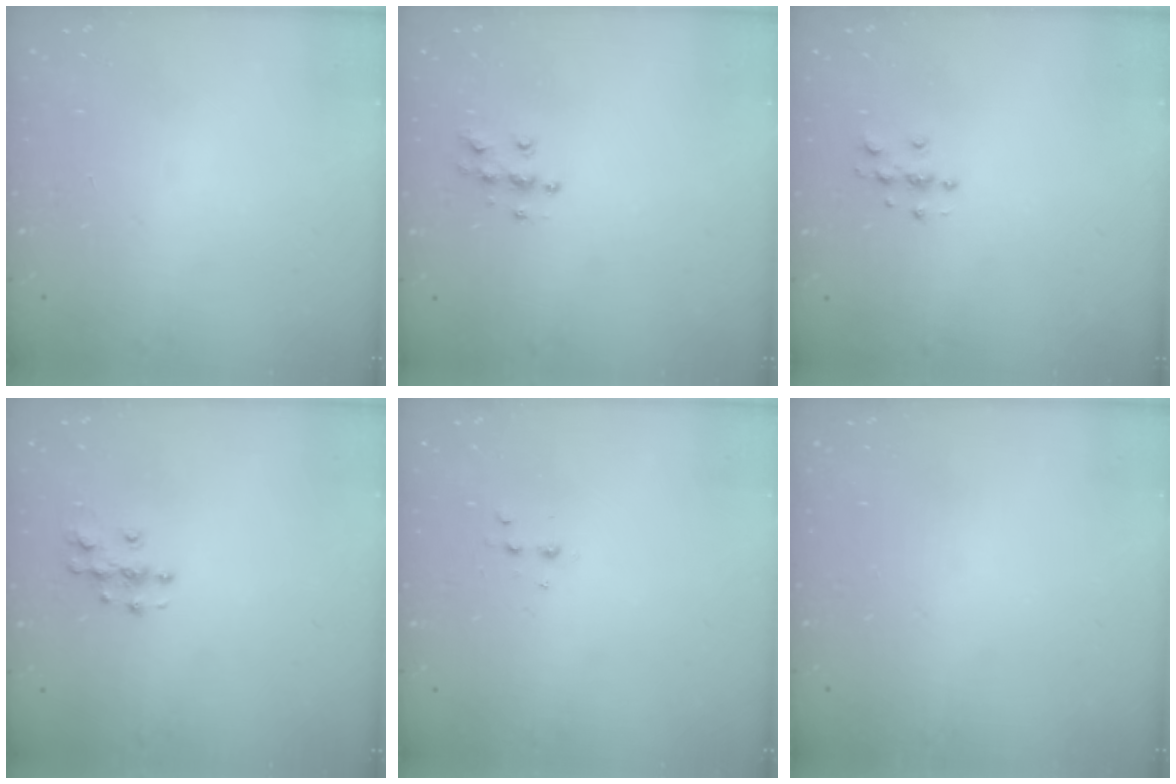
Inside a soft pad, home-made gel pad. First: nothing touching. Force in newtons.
{"total": 6.1, "press": 6.1, "slide": 0.4}
{"total": 4.3, "press": 4.3, "slide": 0.5}
{"total": 4.9, "press": 4.9, "slide": 0.1}
{"total": 2.8, "press": 2.7, "slide": 0.6}
{"total": 0.0}